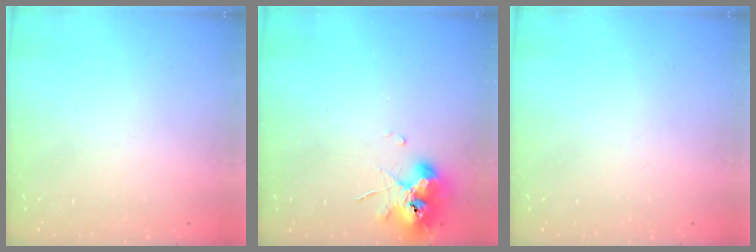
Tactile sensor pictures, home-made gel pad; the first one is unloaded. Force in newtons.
{"total": 10.1, "press": 10.0, "slide": 1.4}
{"total": 0.0}